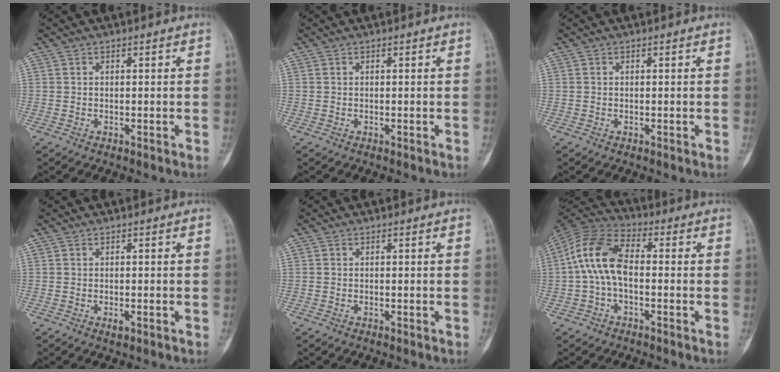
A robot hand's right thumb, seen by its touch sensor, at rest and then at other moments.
{"total": 0.0}
{"total": 0.0}
{"total": 1.1, "force": [-0.5, 0.5, 0.9], "torque": [-0.013, -0.001, -0.007]}
{"total": 0.0}
{"total": 11.4, "force": [-0.5, 6.4, 9.4], "torque": [-0.186, 0.033, -0.019]}